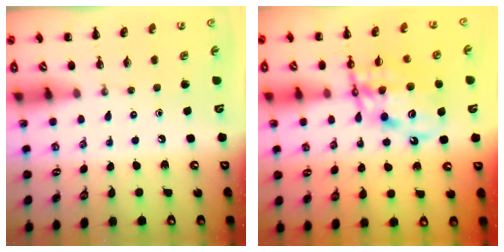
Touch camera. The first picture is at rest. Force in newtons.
{"total": 11.9, "press": 11.6, "slide": 2.9}